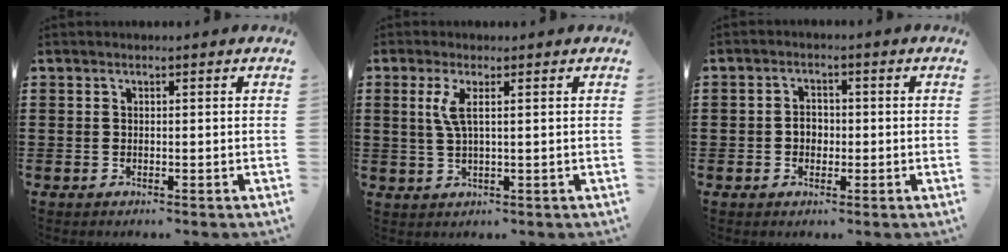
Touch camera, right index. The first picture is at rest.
{"total": 3.3, "force": [0.8, 0.3, 3.1], "torque": [-0.072, -0.003, 0.009]}
{"total": 2.3, "force": [-0.4, 1.8, 1.4], "torque": [-0.029, 0.006, -0.011]}